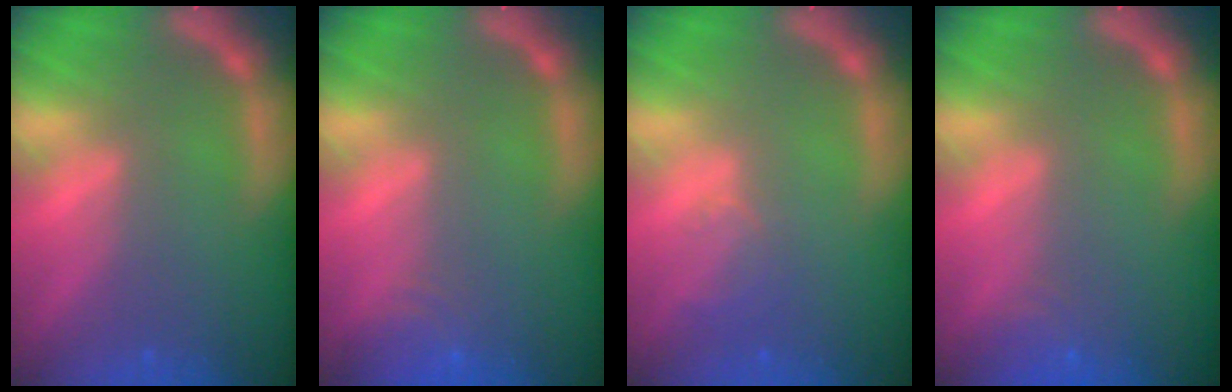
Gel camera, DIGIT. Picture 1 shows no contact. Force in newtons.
{"total": 3.0}
{"total": 2.0}
{"total": 1.9}